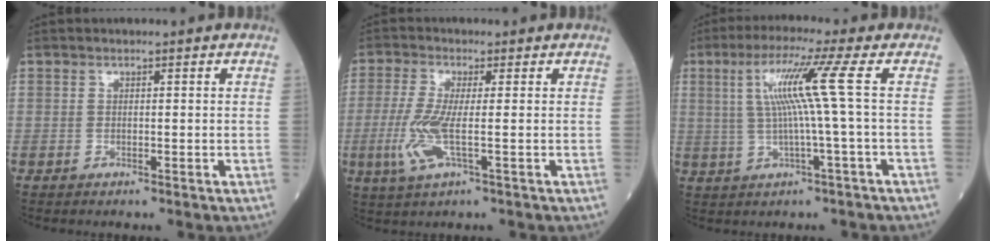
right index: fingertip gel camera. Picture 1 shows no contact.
{"total": 6.5, "force": [-1.3, 0.7, 6.4], "torque": [-0.153, -0.016, -0.032]}
{"total": 8.2, "force": [1.4, -1.9, 7.9], "torque": [-0.148, 0.016, 0.036]}